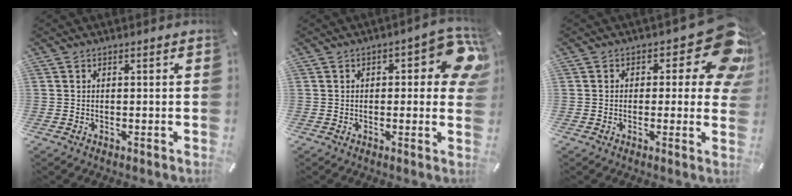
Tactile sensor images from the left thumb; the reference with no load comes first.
{"total": 11.3, "force": [2.2, 4.9, 9.9], "torque": [-0.114, -0.013, 0.035]}
{"total": 14.5, "force": [5.8, 6.5, 11.6], "torque": [-0.137, -0.044, 0.098]}